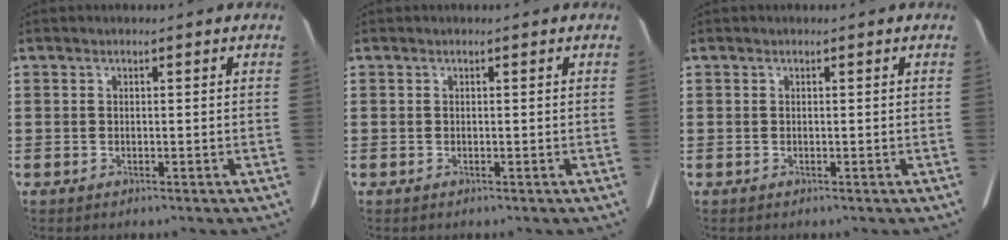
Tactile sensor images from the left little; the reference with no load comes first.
{"total": 0.0}
{"total": 0.0}